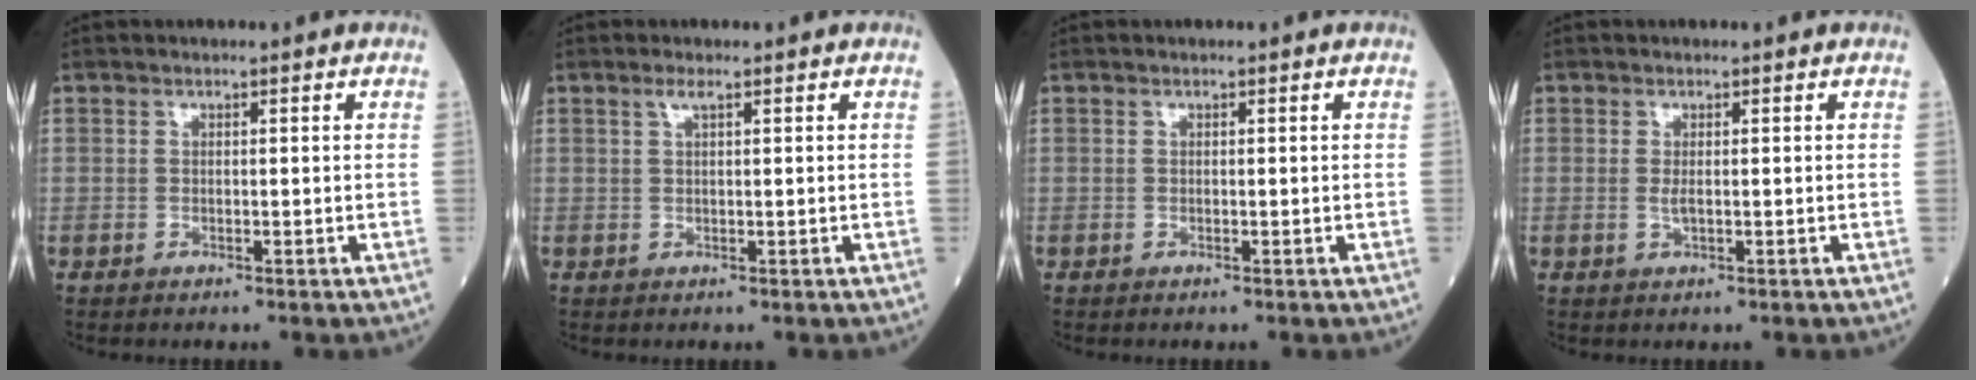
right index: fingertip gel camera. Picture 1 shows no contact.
{"total": 1.2, "force": [0.7, 0.0, 1.0], "torque": [-0.023, 0.005, 0.014]}
{"total": 0.0}
{"total": 1.1, "force": [0.0, 0.3, 1.1], "torque": [-0.026, -0.004, 0.002]}